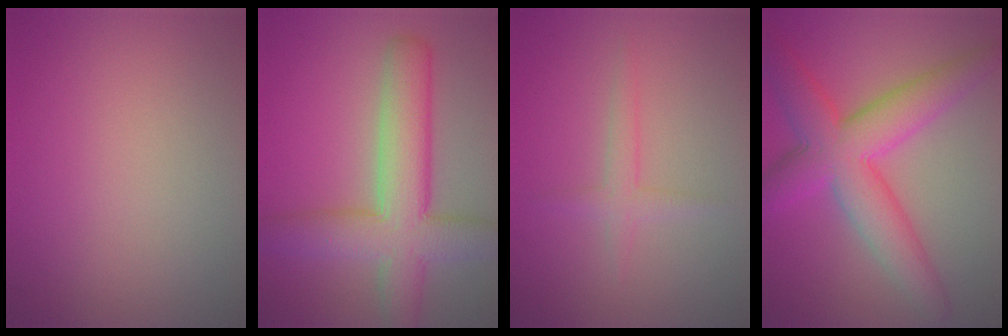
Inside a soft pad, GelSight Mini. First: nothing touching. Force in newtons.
{"total": 8.2, "press": 8.1, "slide": 0.4}
{"total": 1.6, "press": 1.6, "slide": 0.1}
{"total": 7.9, "press": 7.9, "slide": 0.3}